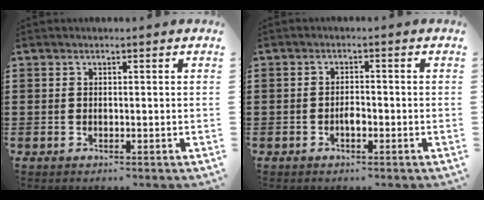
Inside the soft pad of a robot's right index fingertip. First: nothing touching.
{"total": 1.8, "force": [-0.8, 0.7, 1.5], "torque": [-0.029, 0.000, -0.014]}